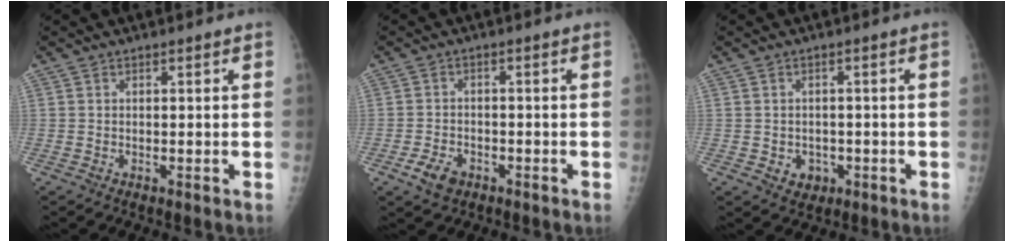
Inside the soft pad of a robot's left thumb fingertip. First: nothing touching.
{"total": 4.5, "force": [-2.4, 3.0, 2.4], "torque": [-0.040, 0.010, -0.040]}
{"total": 3.6, "force": [-1.1, 3.0, 1.5], "torque": [-0.005, 0.005, -0.007]}